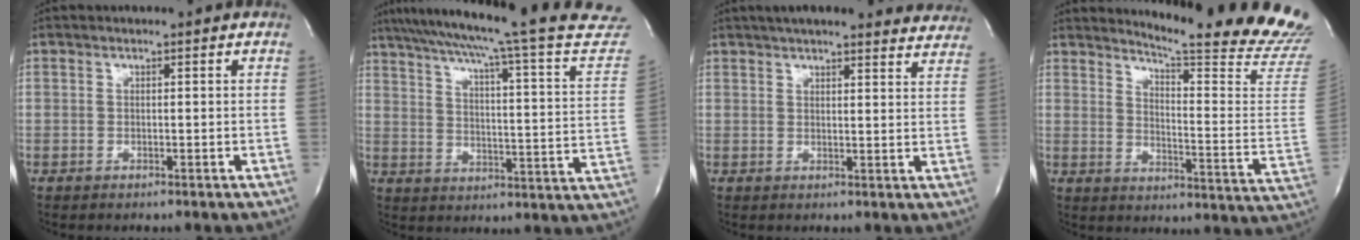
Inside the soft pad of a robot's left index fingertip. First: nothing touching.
{"total": 30.2, "force": [26.5, 0.3, 14.5], "torque": [-0.220, -0.077, 0.328]}
{"total": 21.1, "force": [19.3, 3.9, 7.8], "torque": [-0.109, -0.004, 0.225]}
{"total": 22.0, "force": [20.7, -1.3, 7.4], "torque": [-0.114, -0.154, 0.243]}